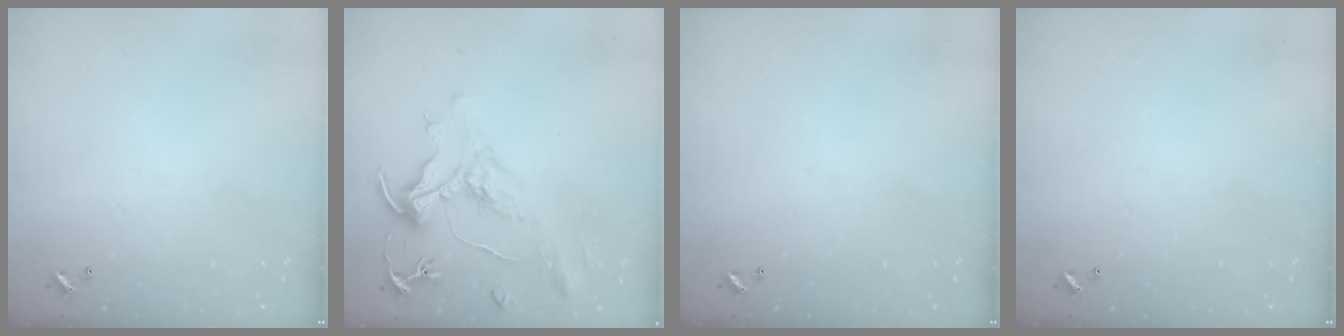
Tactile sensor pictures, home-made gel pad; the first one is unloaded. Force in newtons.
{"total": 2.2, "press": 1.7, "slide": 1.4}
{"total": 0.0}
{"total": 0.0}